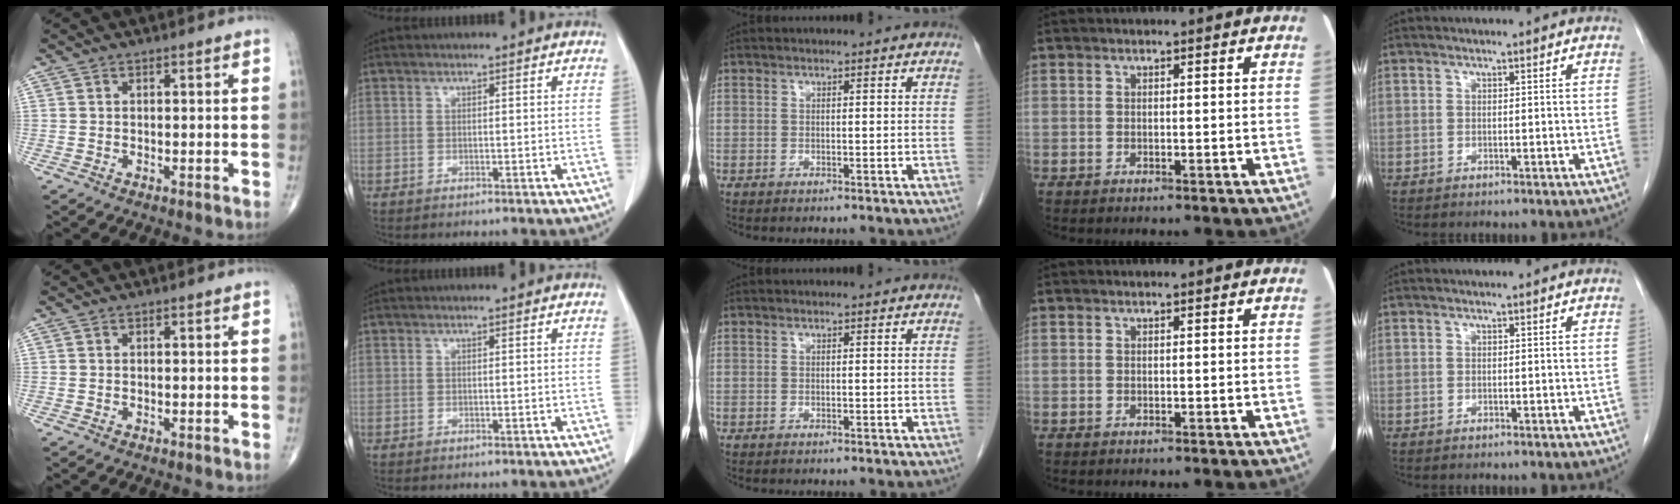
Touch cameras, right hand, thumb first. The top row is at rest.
{}